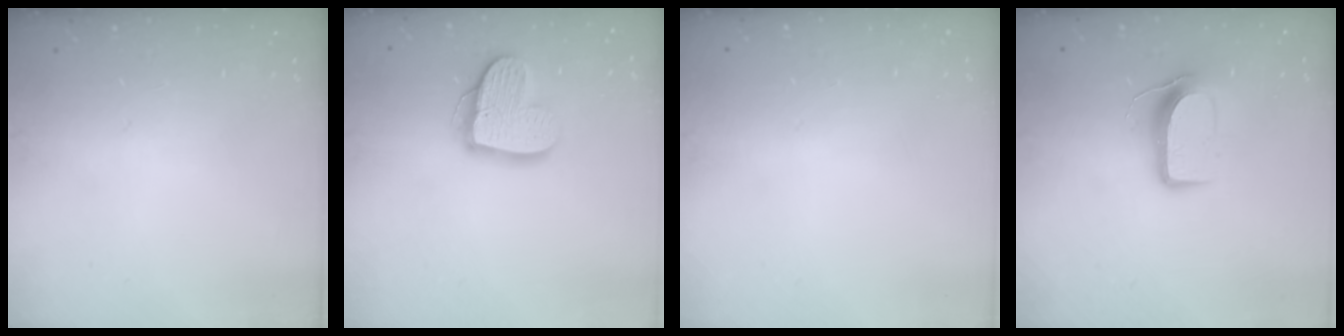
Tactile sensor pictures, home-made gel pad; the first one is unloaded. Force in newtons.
{"total": 15.0, "press": 14.9, "slide": 1.1}
{"total": 0.5, "press": 0.5, "slide": 0.1}
{"total": 9.3, "press": 9.3, "slide": 1.1}